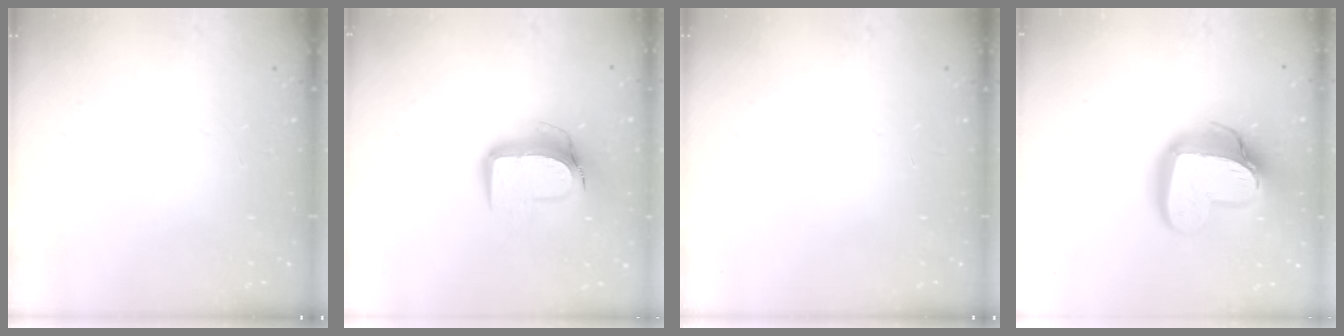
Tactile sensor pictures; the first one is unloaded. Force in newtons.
{"total": 11.0, "press": 10.9, "slide": 1.1}
{"total": 0.0}
{"total": 18.9, "press": 18.8, "slide": 1.6}